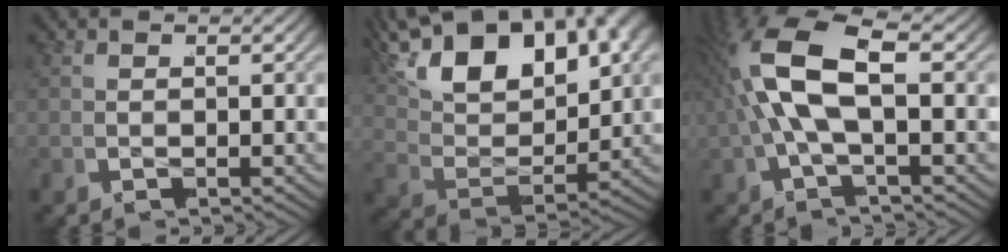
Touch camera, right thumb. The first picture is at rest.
{"total": 12.5, "force": [3.4, 8.0, 8.9], "torque": [-0.185, -0.004, 0.054]}
{"total": 9.0, "force": [0.1, 4.0, 8.1], "torque": [-0.196, 0.003, -0.001]}